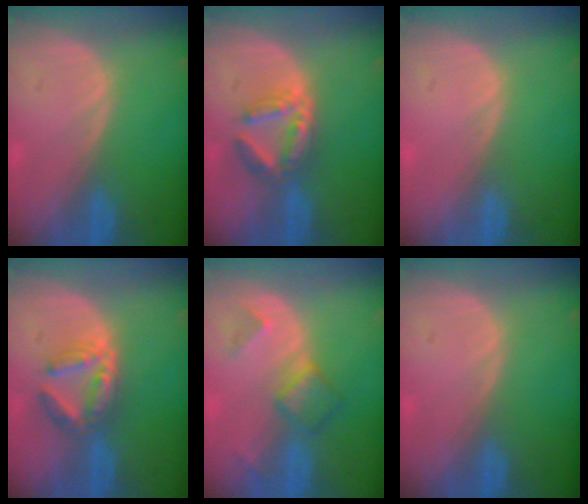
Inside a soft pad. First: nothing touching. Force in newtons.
{"total": 5.8, "press": 5.5, "slide": 1.8}
{"total": 0.0}
{"total": 5.8, "press": 5.5, "slide": 1.8}
{"total": 4.7, "press": 4.7, "slide": 0.1}
{"total": 0.0}